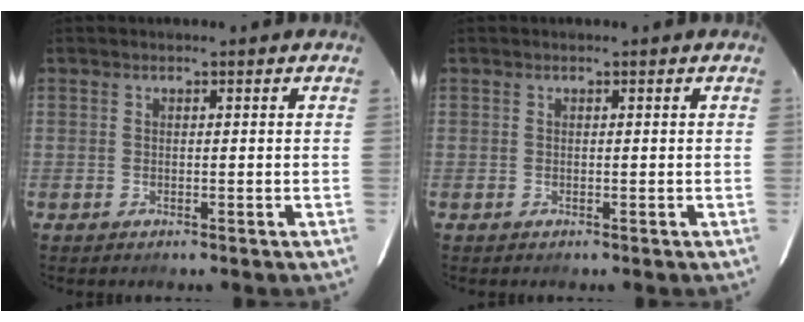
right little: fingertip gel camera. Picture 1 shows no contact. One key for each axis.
{"total": 0.0}